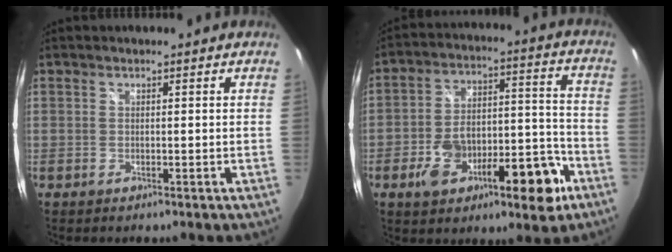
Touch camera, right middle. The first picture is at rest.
{"total": 17.0, "force": [-8.8, 7.1, 12.8], "torque": [-0.211, 0.014, -0.128]}